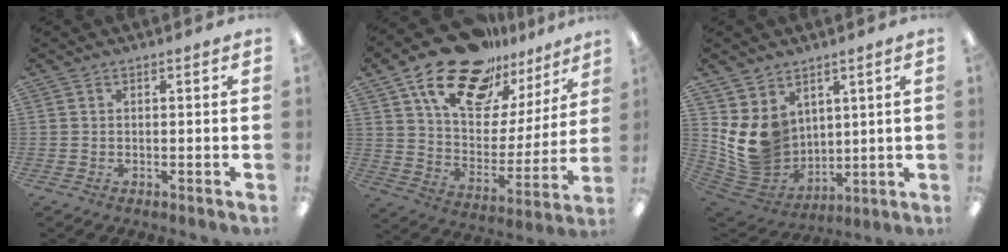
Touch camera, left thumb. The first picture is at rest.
{"total": 22.2, "force": [15.7, 11.2, 11.1], "torque": [-0.184, -0.094, 0.279]}
{"total": 12.0, "force": [4.1, 10.2, 4.9], "torque": [-0.122, -0.037, 0.087]}